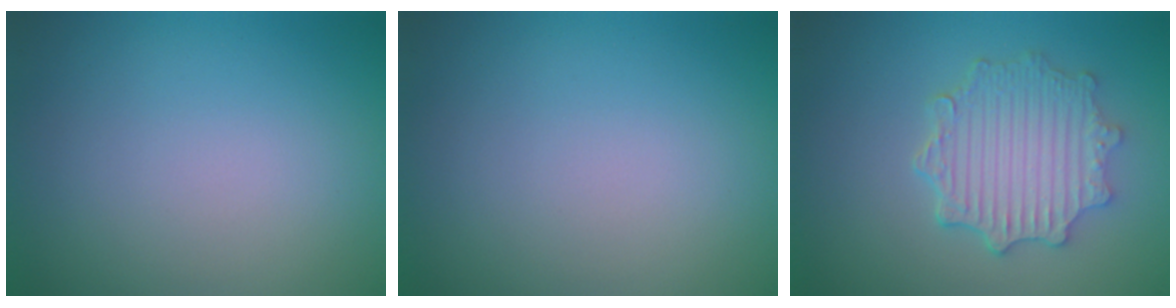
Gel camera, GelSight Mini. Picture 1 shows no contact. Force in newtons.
{"total": 0.0}
{"total": 4.9, "press": 4.0, "slide": 2.8}